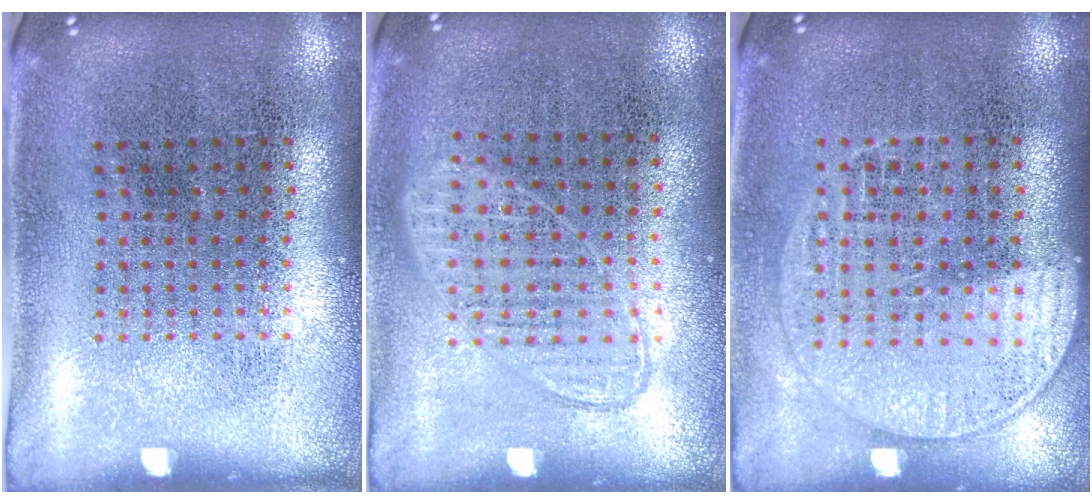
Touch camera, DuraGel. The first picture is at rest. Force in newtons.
{"total": 0.9, "press": 0.8, "slide": 0.3}
{"total": 1.3, "press": 1.2, "slide": 0.5}